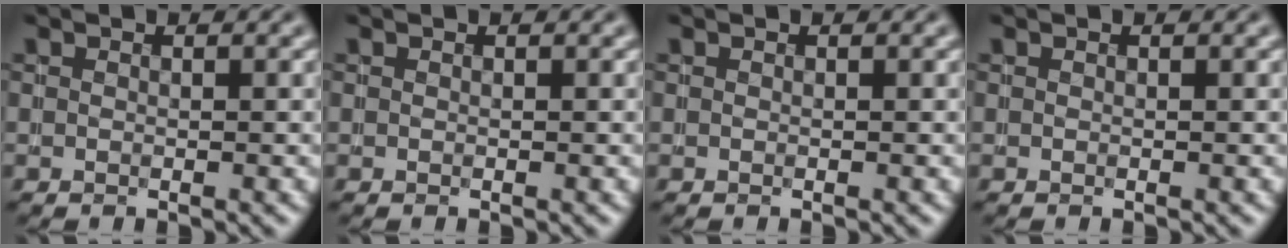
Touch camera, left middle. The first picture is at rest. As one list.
[{"total": 0.0}, {"total": 0.0}, {"total": 0.0}]